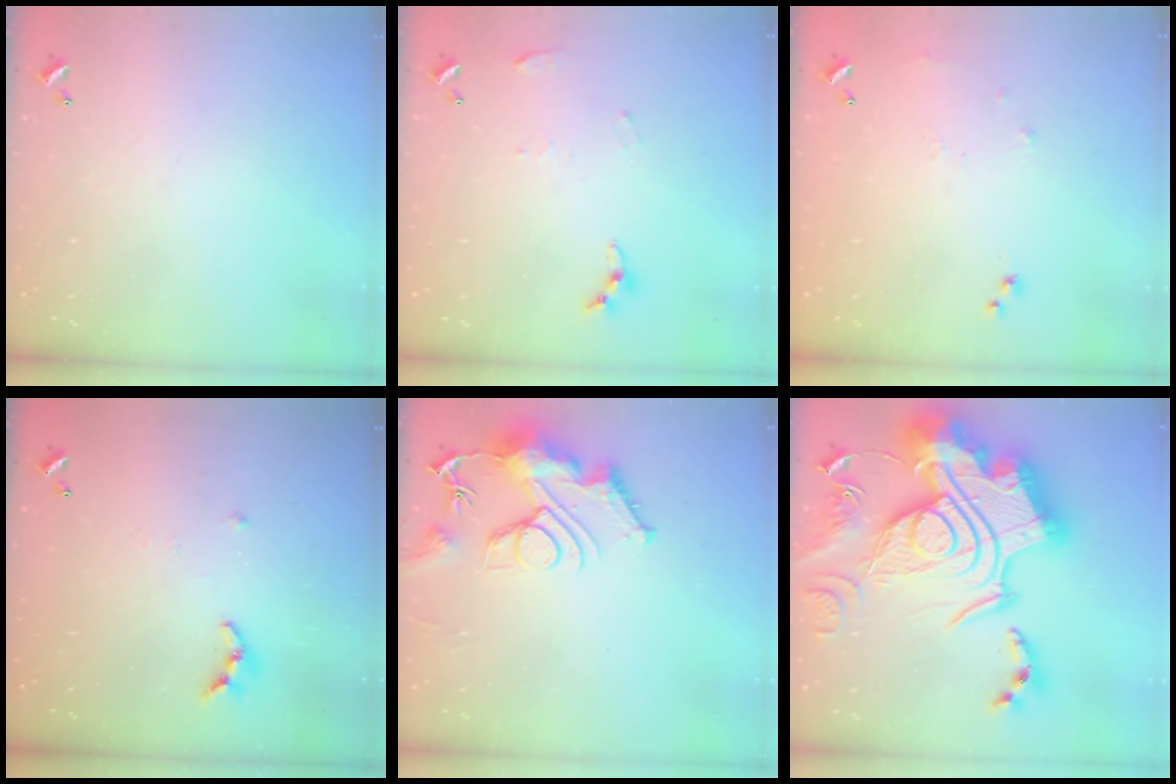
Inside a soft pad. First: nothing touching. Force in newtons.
{"total": 4.6, "press": 4.6, "slide": 0.5}
{"total": 6.0, "press": 5.9, "slide": 1.0}
{"total": 6.4, "press": 6.4, "slide": 0.5}
{"total": 11.9, "press": 11.8, "slide": 1.6}
{"total": 0.7, "press": 0.7, "slide": 0.1}